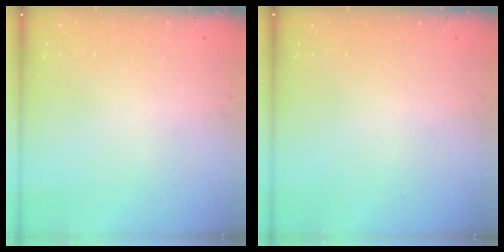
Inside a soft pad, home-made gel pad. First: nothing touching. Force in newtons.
{"total": 0.0}